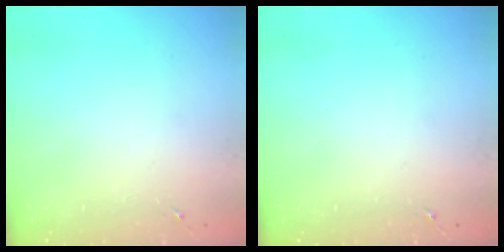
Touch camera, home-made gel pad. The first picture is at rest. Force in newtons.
{"total": 0.0}